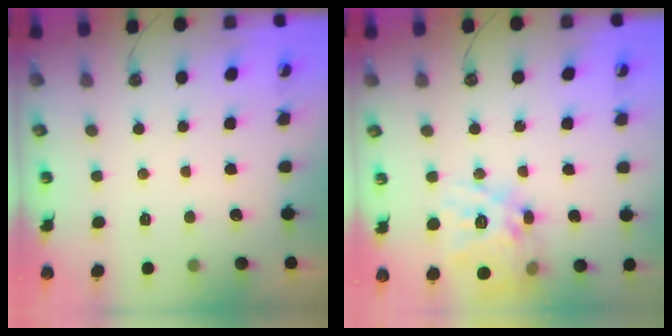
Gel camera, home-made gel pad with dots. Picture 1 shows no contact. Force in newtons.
{"total": 18.2, "press": 18.1, "slide": 1.6}